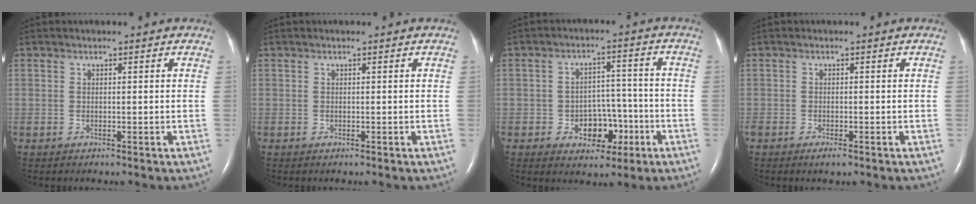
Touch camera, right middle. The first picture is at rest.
{"total": 0.0}
{"total": 6.6, "force": [-2.6, 4.5, 4.0], "torque": [-0.055, 0.023, -0.033]}
{"total": 1.6, "force": [-1.0, 0.4, 1.1], "torque": [-0.022, -0.003, -0.014]}